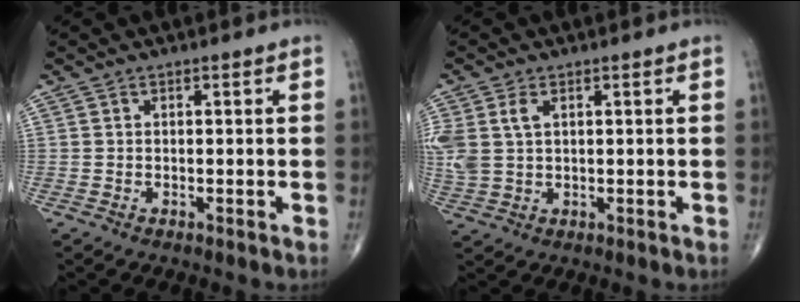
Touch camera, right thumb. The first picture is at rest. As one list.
[{"total": 6.8, "force": [2.0, 4.3, 4.9], "torque": [-0.130, 0.007, 0.049]}]